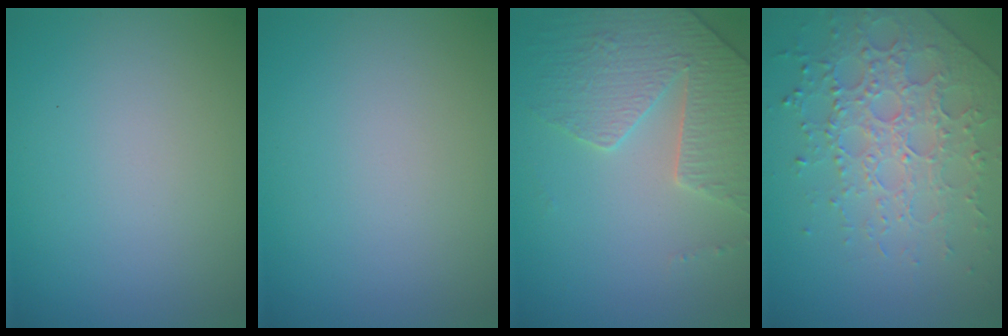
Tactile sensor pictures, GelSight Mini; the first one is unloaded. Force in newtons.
{"total": 0.0}
{"total": 3.9, "press": 3.8, "slide": 0.9}
{"total": 4.5, "press": 4.3, "slide": 1.2}